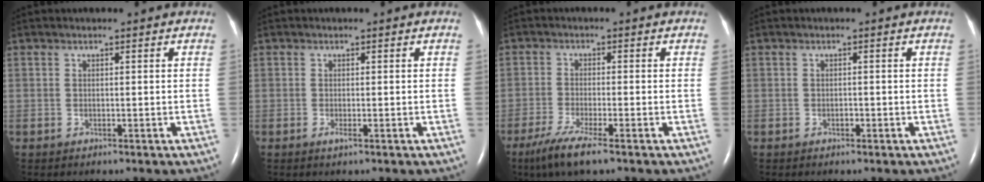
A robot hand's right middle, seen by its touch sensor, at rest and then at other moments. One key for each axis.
{"total": 0.7, "fx": -0.3, "fy": 0.0, "fz": 0.6, "tx": -0.014, "ty": -0.002, "tz": -0.005}
{"total": 6.1, "fx": -4.1, "fy": 0.3, "fz": 4.6, "tx": -0.095, "ty": -0.019, "tz": -0.073}
{"total": 0.5, "fx": -0.3, "fy": 0.3, "fz": 0.3, "tx": -0.006, "ty": 0.001, "tz": -0.005}